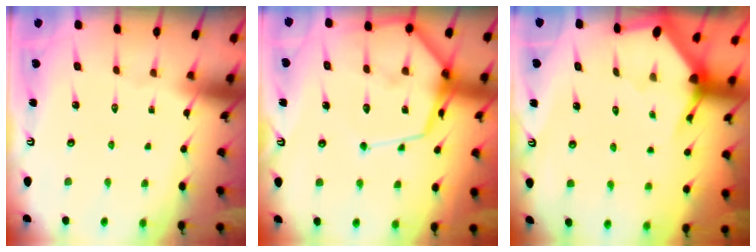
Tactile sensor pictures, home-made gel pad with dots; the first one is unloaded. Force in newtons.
{"total": 15.8, "press": 15.7, "slide": 1.5}
{"total": 2.9, "press": 2.9, "slide": 0.1}